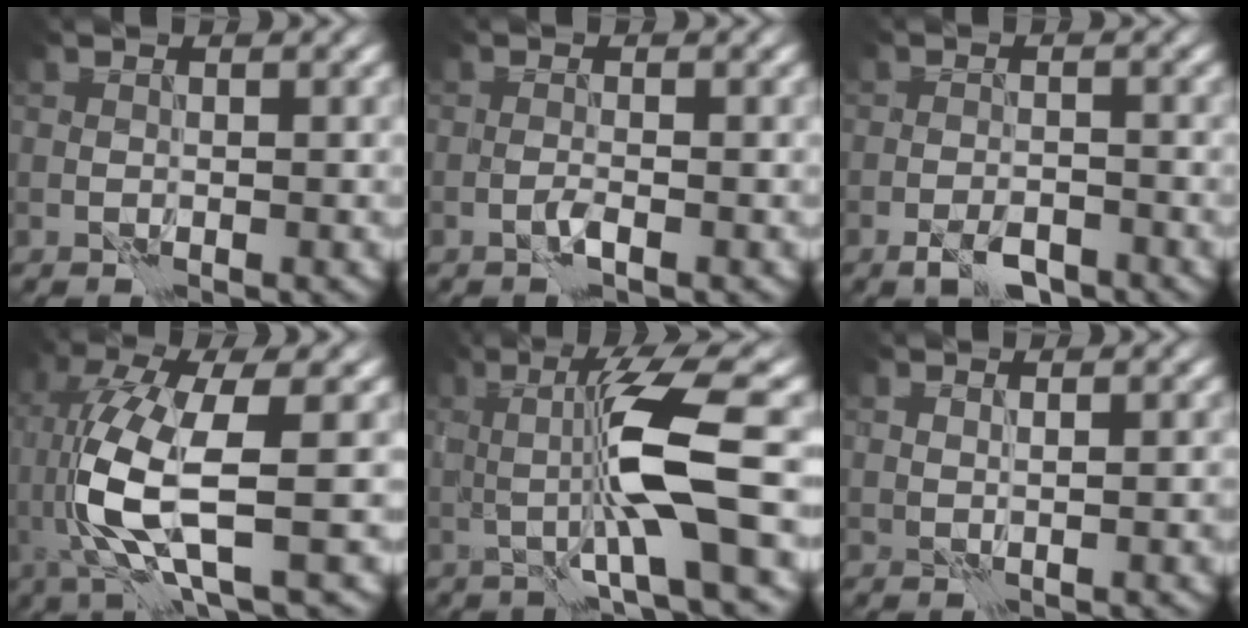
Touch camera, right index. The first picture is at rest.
{"total": 0.6, "force": [-0.3, -0.2, 0.5], "torque": [-0.011, 0.001, -0.007]}
{"total": 2.7, "force": [-1.9, 0.9, 1.6], "torque": [-0.026, -0.001, -0.037]}
{"total": 8.0, "force": [0.3, 2.1, 7.7], "torque": [-0.184, -0.010, 0.012]}
{"total": 6.9, "force": [-0.1, 0.3, 6.9], "torque": [-0.124, 0.006, 0.002]}
{"total": 1.0, "force": [0.4, 0.1, 0.9], "torque": [-0.015, -0.009, 0.012]}